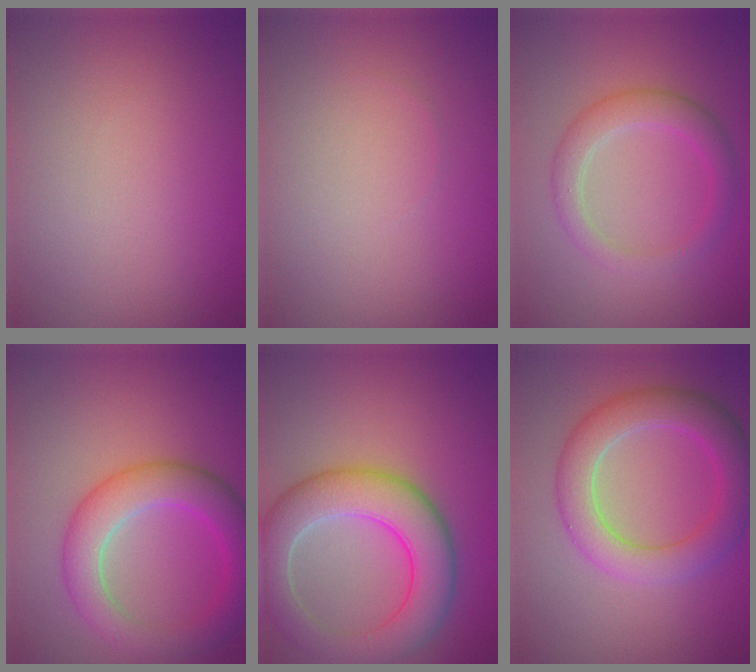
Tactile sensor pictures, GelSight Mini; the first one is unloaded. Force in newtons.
{"total": 0.0}
{"total": 3.0, "press": 3.0, "slide": 0.1}
{"total": 5.7, "press": 5.7, "slide": 0.1}
{"total": 7.3, "press": 7.3, "slide": 0.4}
{"total": 5.6, "press": 5.6, "slide": 0.2}